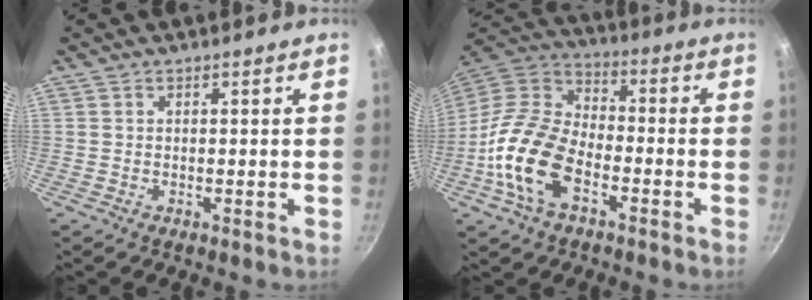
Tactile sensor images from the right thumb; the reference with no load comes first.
{"total": 17.0, "force": [-6.3, 10.0, 12.3], "torque": [-0.220, 0.041, -0.138]}